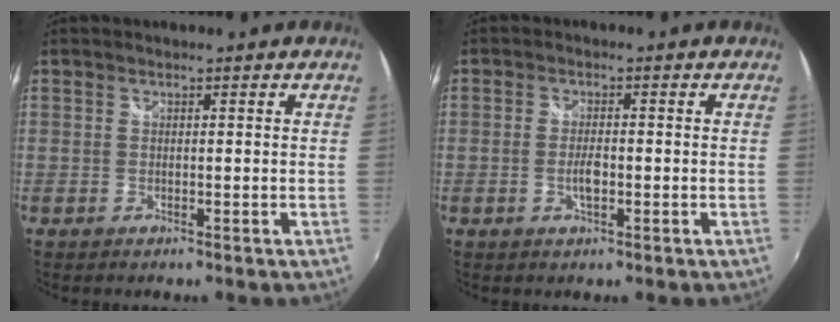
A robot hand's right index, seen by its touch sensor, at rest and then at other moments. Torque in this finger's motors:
{"motor_torque": [0.71, 0.17, 0.30, 0.03]}